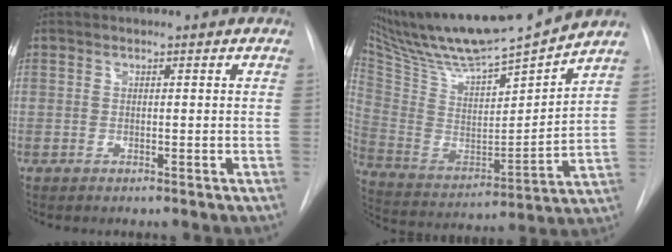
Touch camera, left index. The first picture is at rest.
{"total": 22.7, "force": [20.3, 1.1, 10.2], "torque": [-0.189, -0.025, 0.338]}